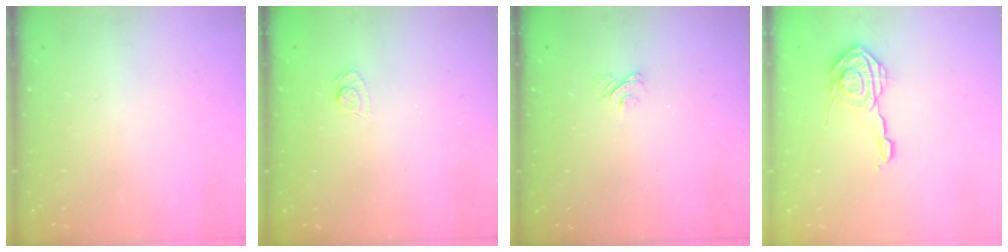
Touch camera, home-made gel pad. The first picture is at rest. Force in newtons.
{"total": 2.5, "press": 2.1, "slide": 1.4}
{"total": 2.9, "press": 2.6, "slide": 1.2}
{"total": 11.1, "press": 11.1, "slide": 0.9}